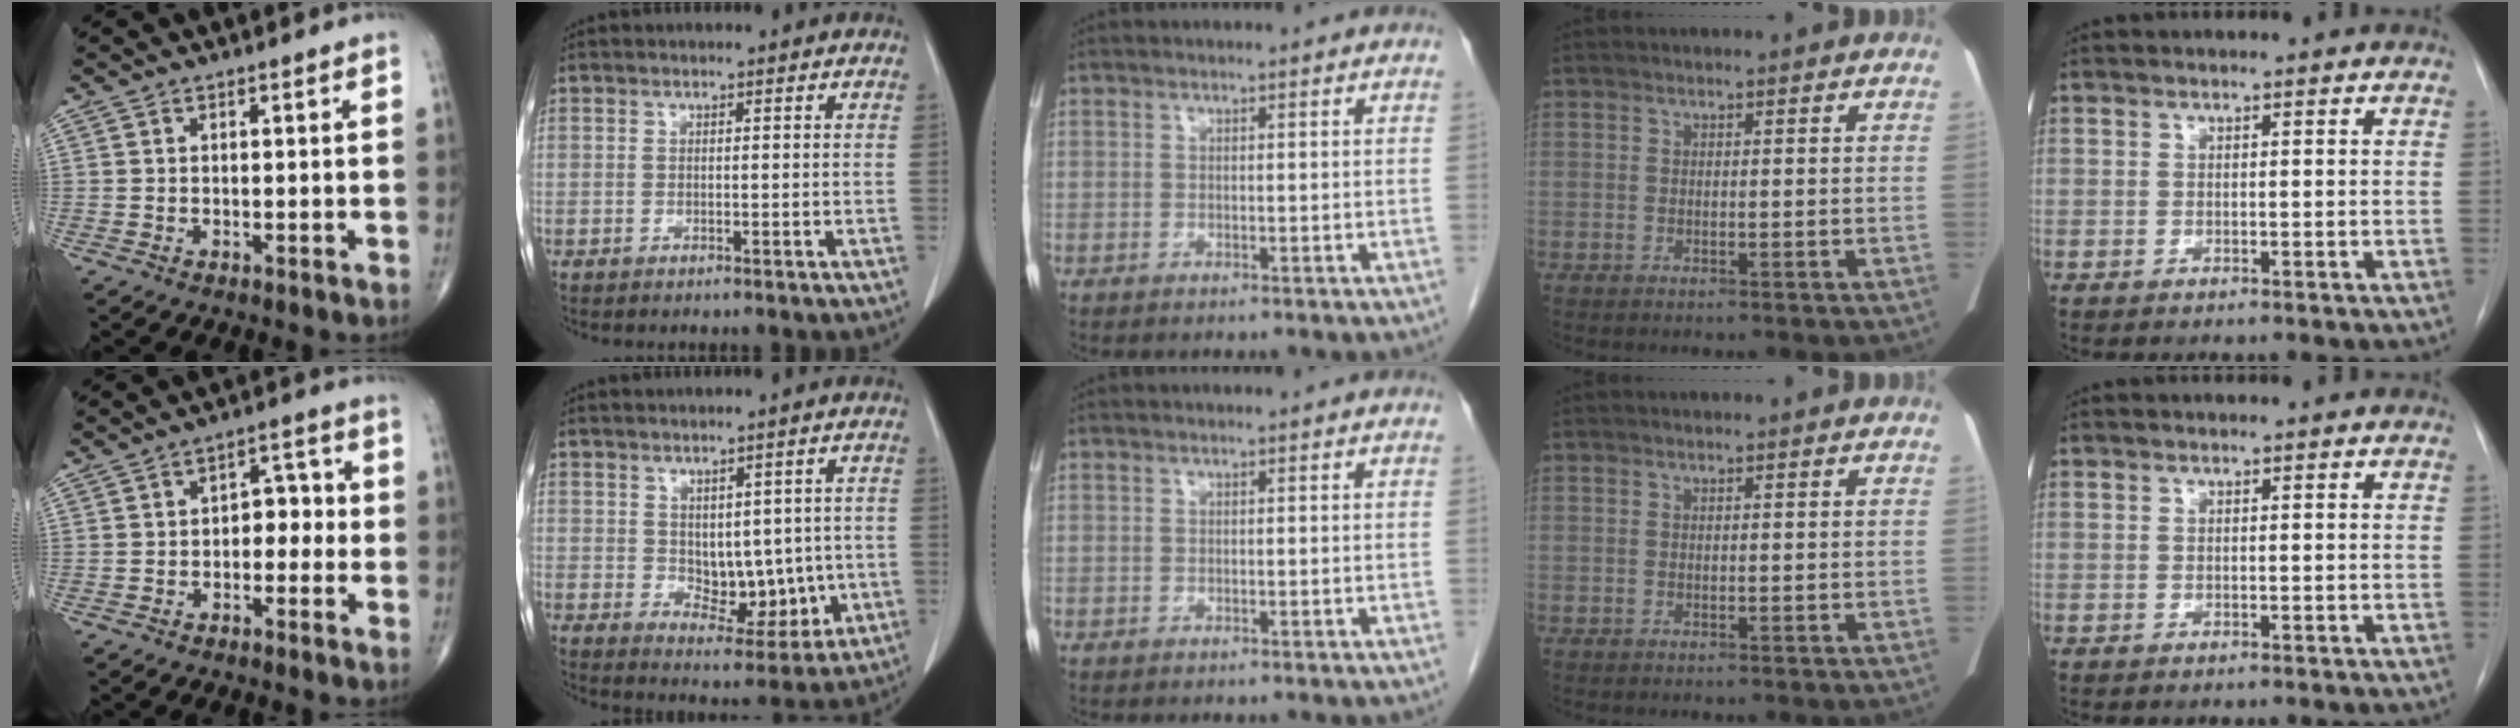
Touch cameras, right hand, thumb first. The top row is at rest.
{"thumb": {"total": 5.3, "force": [-1.0, 3.5, 3.8], "torque": [-0.026, 0.027, -0.025]}, "index": {"total": 8.0, "force": [-0.2, 4.8, 6.4], "torque": [-0.075, -0.001, 0.018]}}